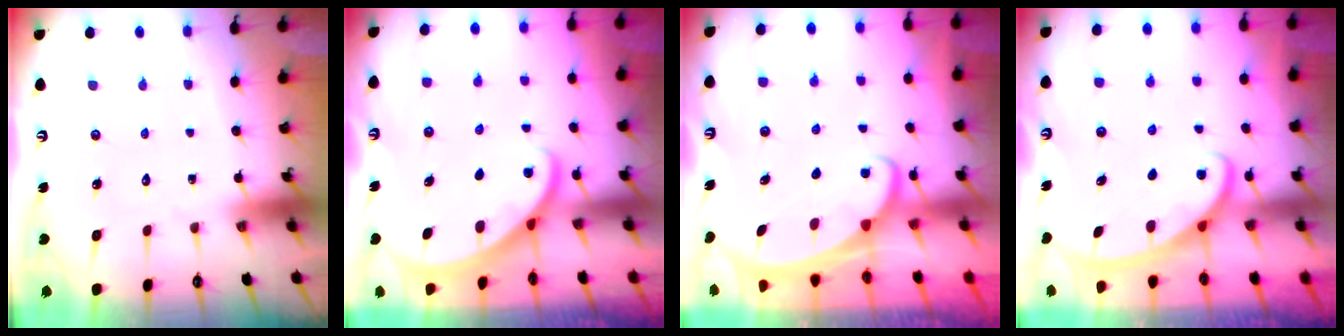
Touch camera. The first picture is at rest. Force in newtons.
{"total": 1.9, "press": 1.9, "slide": 0.2}
{"total": 2.5, "press": 2.5, "slide": 0.3}
{"total": 2.8, "press": 2.8, "slide": 0.4}